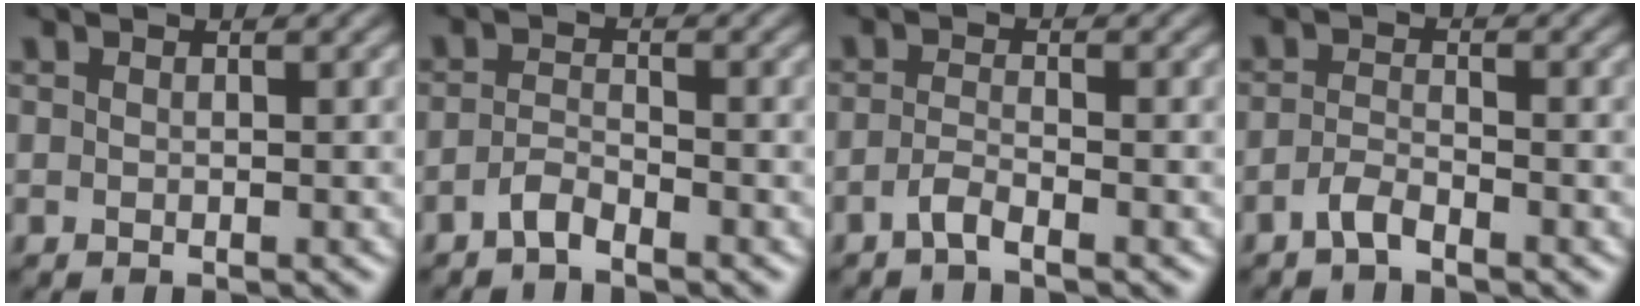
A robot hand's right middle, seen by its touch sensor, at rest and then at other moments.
{"total": 1.8, "force": [-1.3, 0.4, 1.0], "torque": [-0.024, 0.005, -0.031]}
{"total": 1.7, "force": [-1.1, 0.3, 1.2], "torque": [-0.025, 0.002, -0.028]}
{"total": 1.8, "force": [-1.3, 0.5, 1.2], "torque": [-0.026, 0.004, -0.031]}